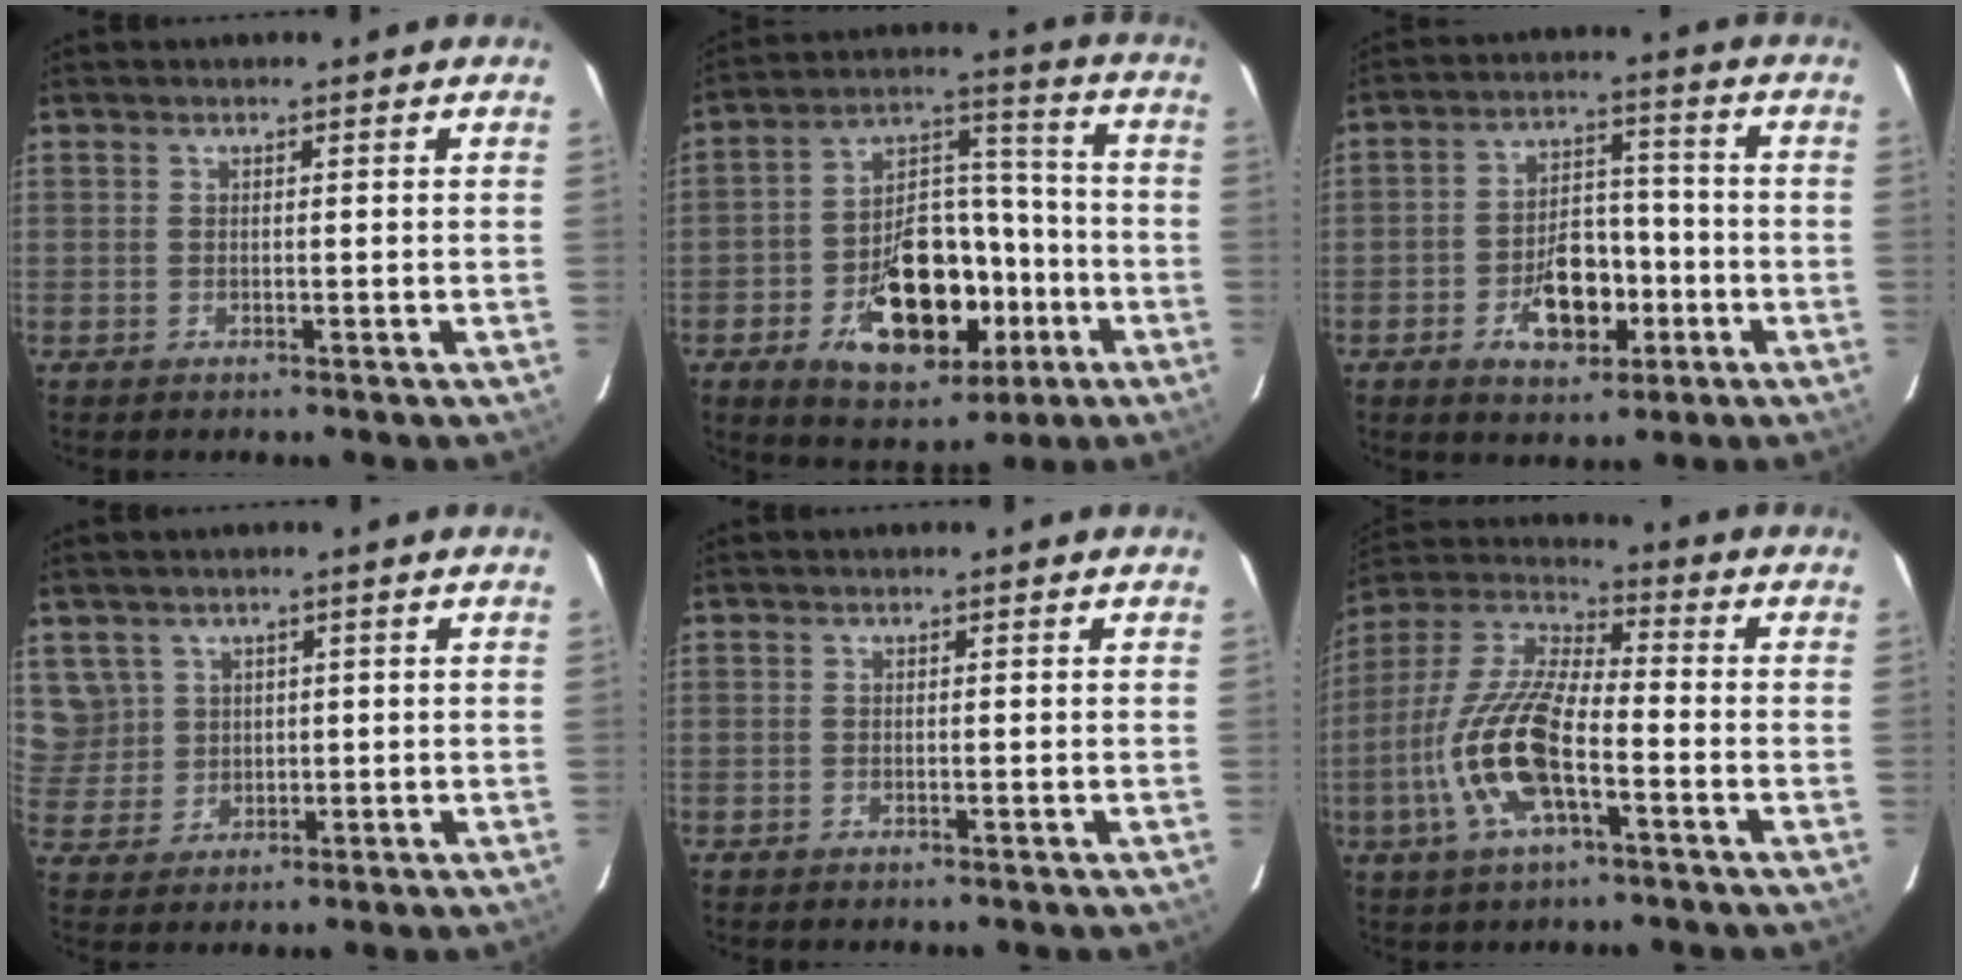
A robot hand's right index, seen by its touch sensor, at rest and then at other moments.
{"total": 19.5, "force": [-7.7, 11.8, 13.5], "torque": [-0.251, 0.033, -0.101]}
{"total": 10.5, "force": [-4.3, 6.3, 7.2], "torque": [-0.134, 0.021, -0.054]}
{"total": 5.6, "force": [2.3, 5.1, 0.5], "torque": [-0.001, 0.009, 0.058]}
{"total": 0.0}
{"total": 15.7, "force": [-5.4, 5.5, 13.7], "torque": [-0.290, -0.004, -0.109]}